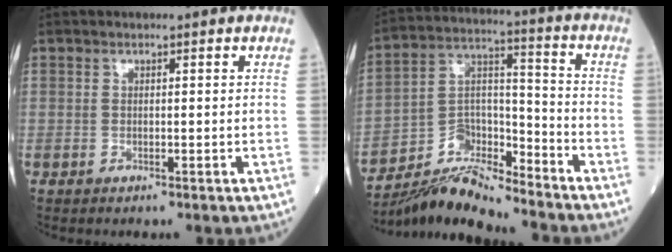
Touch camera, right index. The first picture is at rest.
{"total": 10.8, "force": [-10.4, 1.5, 2.6], "torque": [-0.050, 0.025, -0.194]}